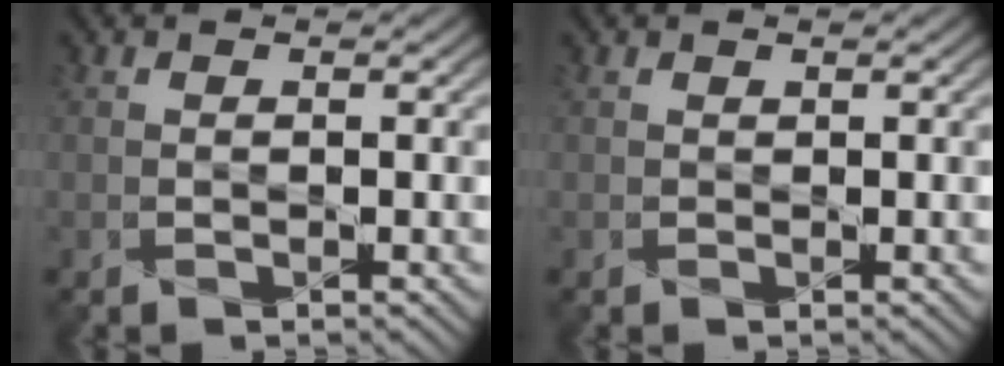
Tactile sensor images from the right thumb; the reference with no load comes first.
{"total": 0.5, "force": [0.3, 0.0, -0.4], "torque": [0.009, -0.001, 0.006]}